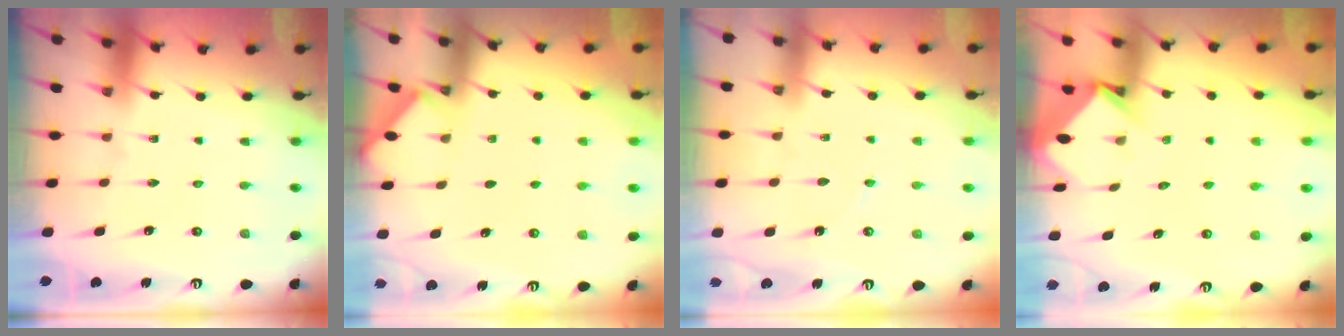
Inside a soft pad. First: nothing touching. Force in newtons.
{"total": 3.2, "press": 3.1, "slide": 0.4}
{"total": 2.6, "press": 2.5, "slide": 0.3}
{"total": 3.4, "press": 3.4, "slide": 0.3}